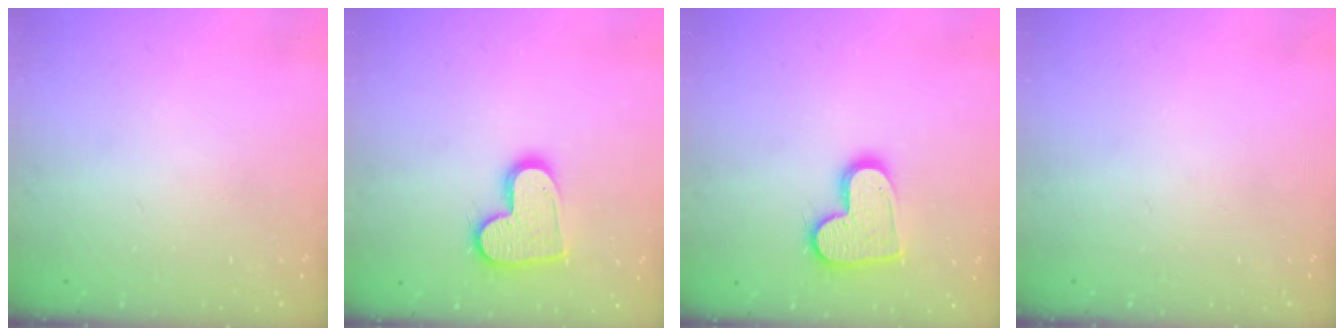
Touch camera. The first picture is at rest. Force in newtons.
{"total": 14.9, "press": 14.9, "slide": 1.0}
{"total": 14.9, "press": 14.9, "slide": 1.0}
{"total": 0.0}